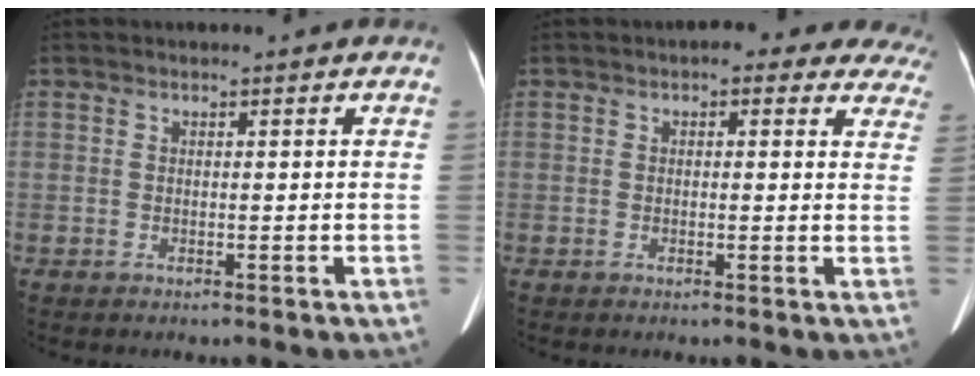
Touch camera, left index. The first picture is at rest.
{"total": 10.6, "force": [8.7, 4.3, 4.2], "torque": [-0.010, 0.005, 0.068]}